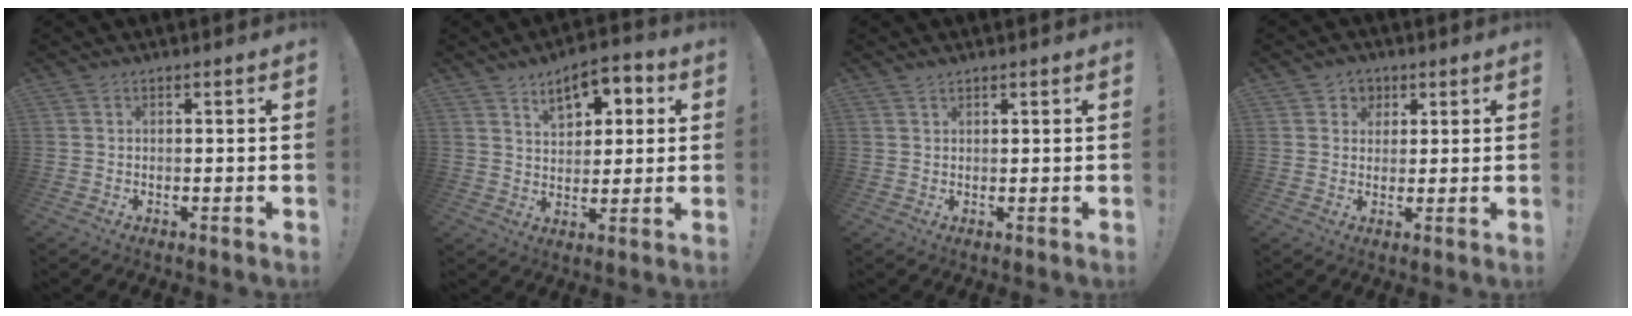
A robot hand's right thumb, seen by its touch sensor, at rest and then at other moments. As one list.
[{"total": 9.9, "force": [5.1, 5.8, 6.3], "torque": [-0.086, -0.018, 0.089]}, {"total": 1.2, "force": [1.0, 0.5, 0.2], "torque": [0.003, -0.006, 0.019]}, {"total": 4.1, "force": [1.5, 3.8, 0.7], "torque": [-0.002, -0.010, 0.024]}]